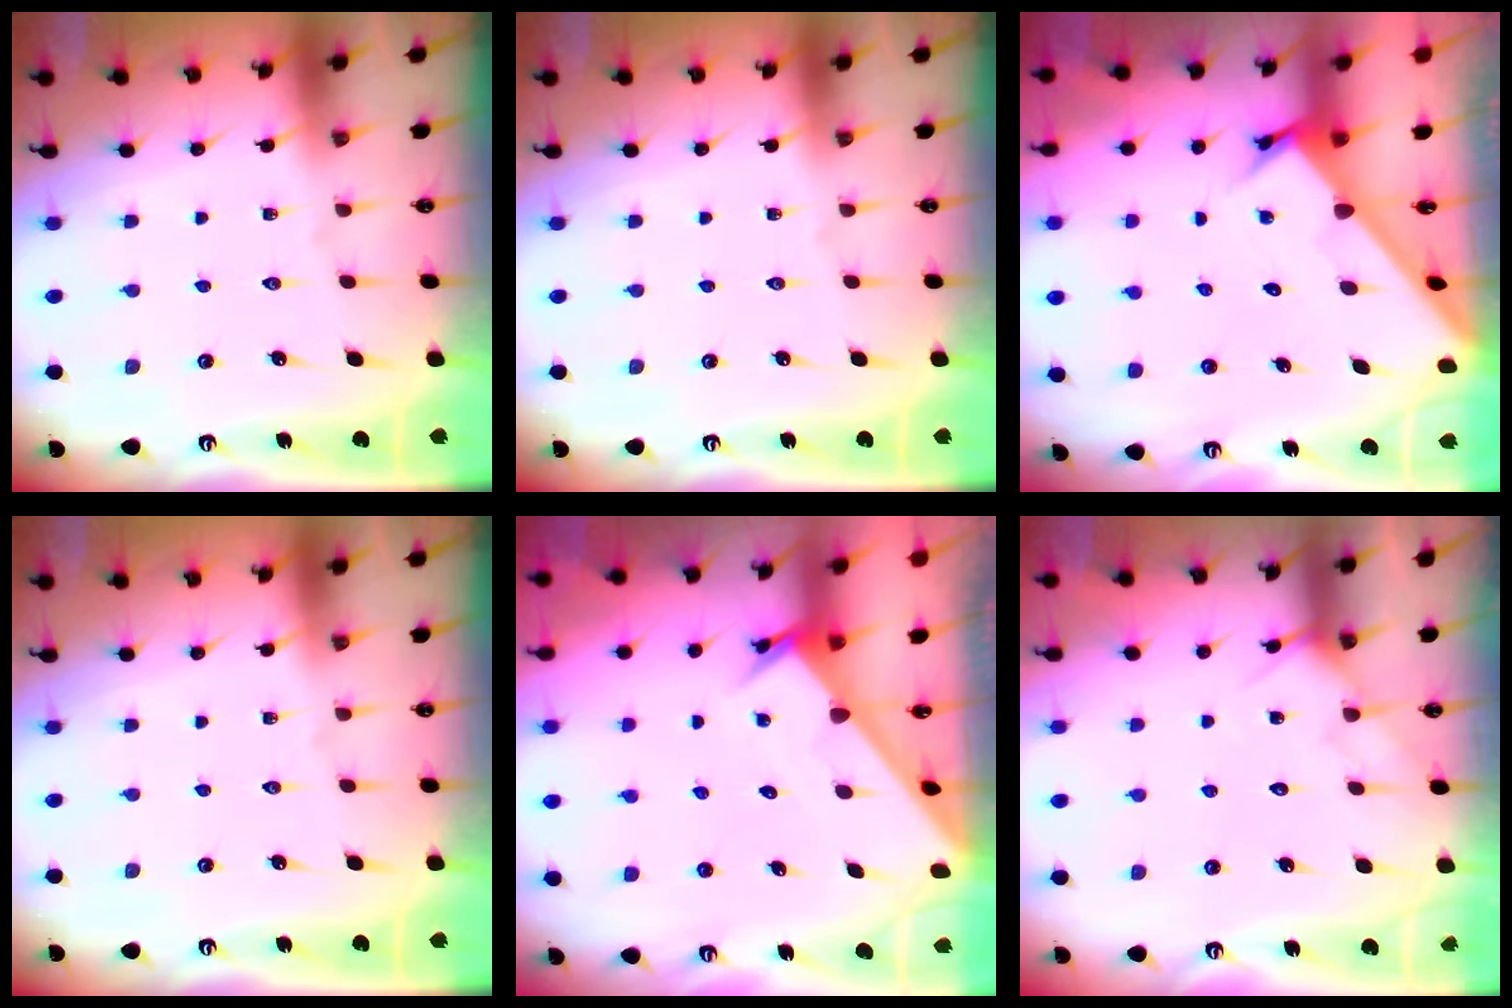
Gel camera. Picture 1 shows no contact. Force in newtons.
{"total": 0.0}
{"total": 2.8, "press": 2.8, "slide": 0.2}
{"total": 0.0}
{"total": 2.9, "press": 2.9, "slide": 0.1}
{"total": 6.4, "press": 6.4, "slide": 0.6}